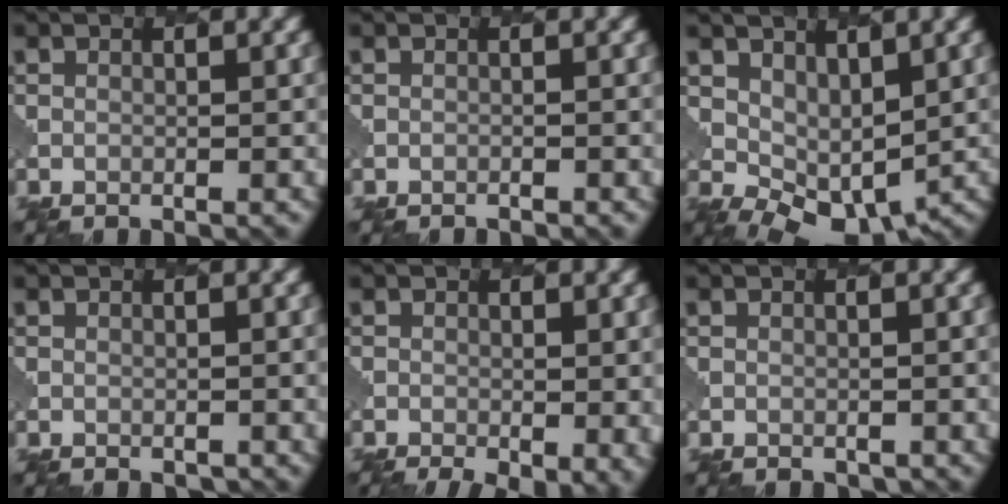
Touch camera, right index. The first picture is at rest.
{"total": 0.9, "force": [-0.8, 0.2, 0.0], "torque": [0.011, 0.005, -0.011]}
{"total": 5.4, "force": [0.8, 3.6, 3.9], "torque": [-0.076, -0.014, 0.021]}
{"total": 0.7, "force": [0.1, 0.6, 0.4], "torque": [-0.007, -0.003, 0.003]}
{"total": 6.3, "force": [-2.3, 2.9, 5.1], "torque": [-0.056, -0.013, -0.019]}
{"total": 0.8, "force": [0.1, 0.7, 0.4], "torque": [-0.007, -0.003, 0.003]}